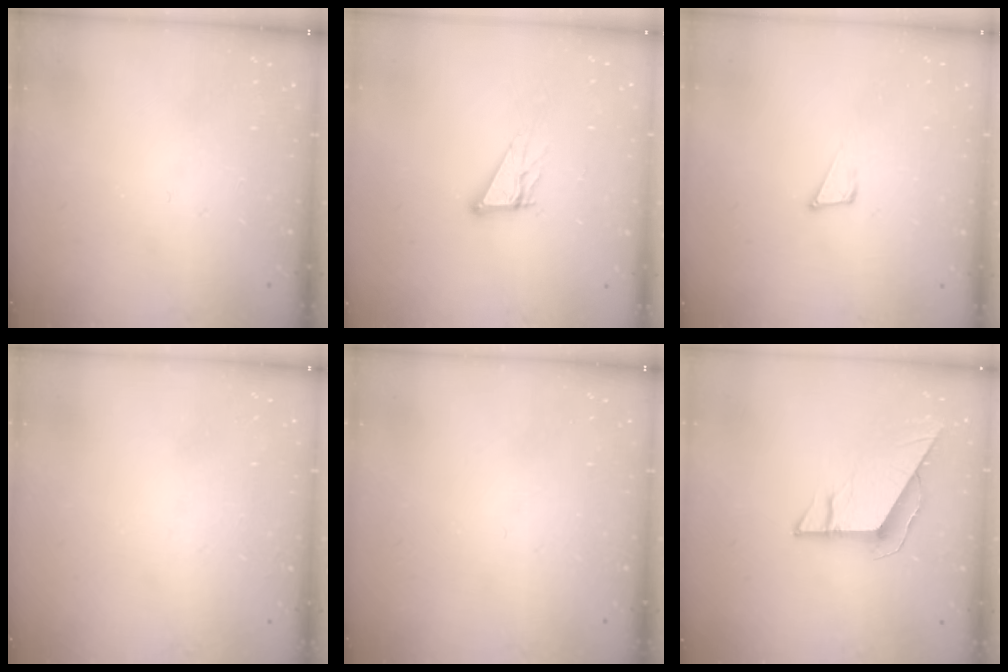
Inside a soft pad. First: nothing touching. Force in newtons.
{"total": 8.0, "press": 8.0, "slide": 0.7}
{"total": 4.3, "press": 4.3, "slide": 0.1}
{"total": 1.6, "press": 1.6, "slide": 0.0}
{"total": 0.0}
{"total": 8.1, "press": 8.1, "slide": 0.4}